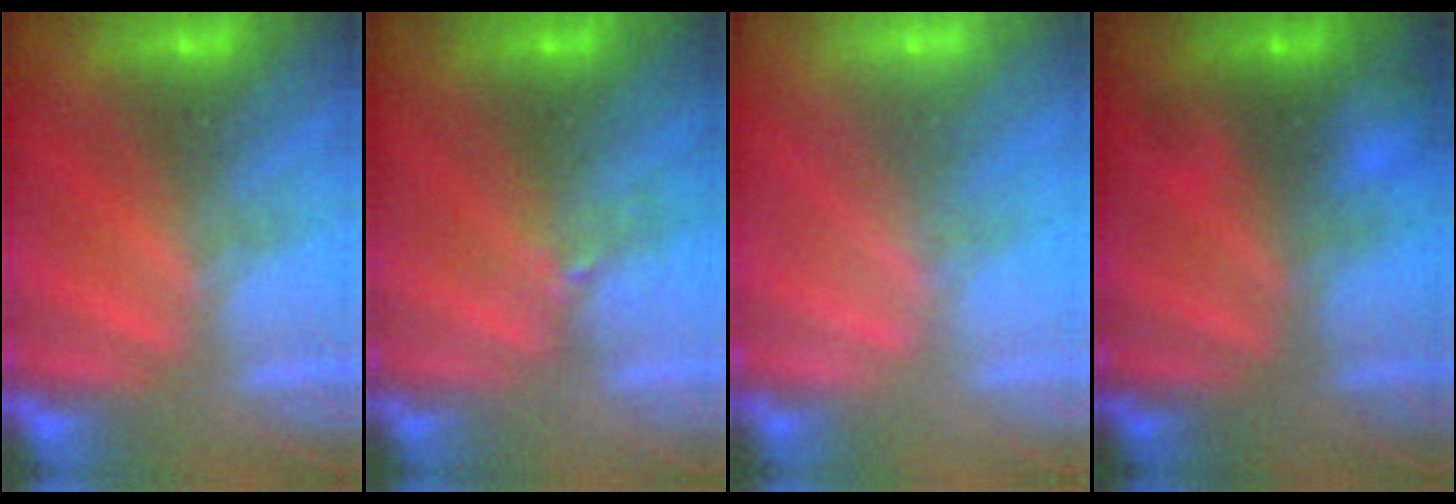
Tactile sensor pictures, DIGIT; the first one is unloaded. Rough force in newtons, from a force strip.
{"total": 2.1}
{"total": 1.8}
{"total": 2.3}